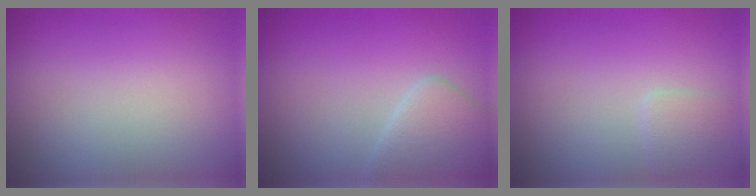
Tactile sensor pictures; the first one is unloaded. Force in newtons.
{"total": 3.4, "press": 3.4, "slide": 0.2}
{"total": 1.3, "press": 1.3, "slide": 0.0}